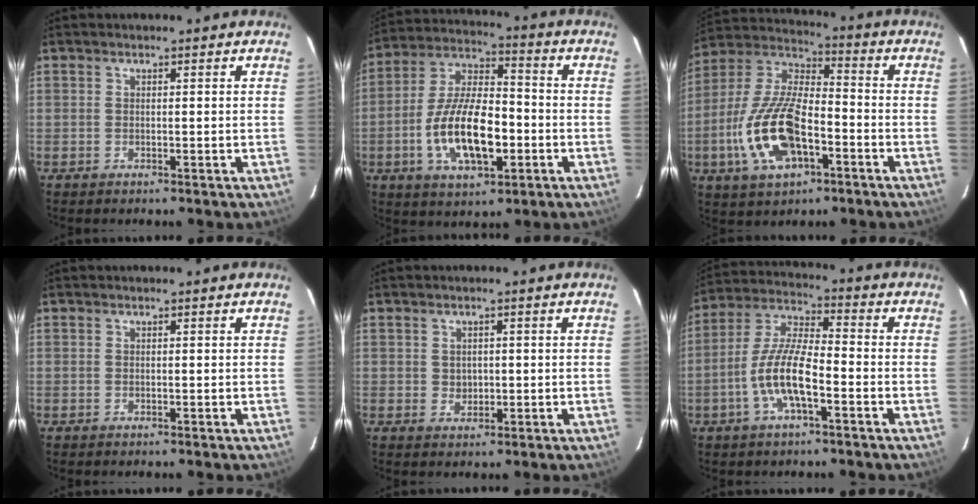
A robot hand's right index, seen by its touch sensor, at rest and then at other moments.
{"total": 16.3, "force": [-4.3, 7.3, 14.0], "torque": [-0.277, 0.005, -0.073]}
{"total": 17.7, "force": [-6.1, 8.3, 14.4], "torque": [-0.312, -0.002, -0.110]}
{"total": 0.0}
{"total": 2.3, "force": [0.1, 2.1, 0.8], "torque": [-0.010, 0.003, 0.006]}
{"total": 10.9, "force": [-4.2, 3.1, 9.6], "torque": [-0.204, 0.003, -0.081]}